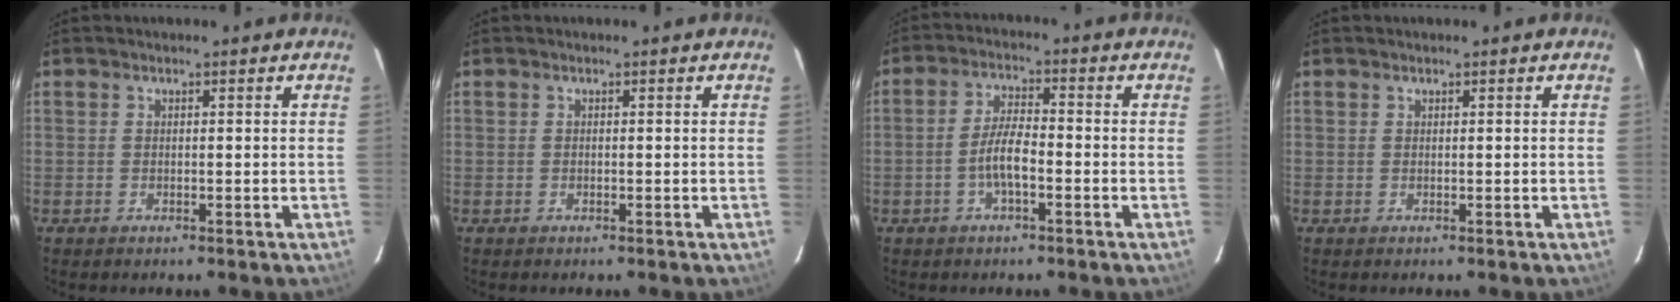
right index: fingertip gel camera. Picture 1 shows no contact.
{"total": 0.0}
{"total": 6.1, "force": [-2.4, 1.7, 5.4], "torque": [-0.109, 0.007, -0.044]}
{"total": 0.0}